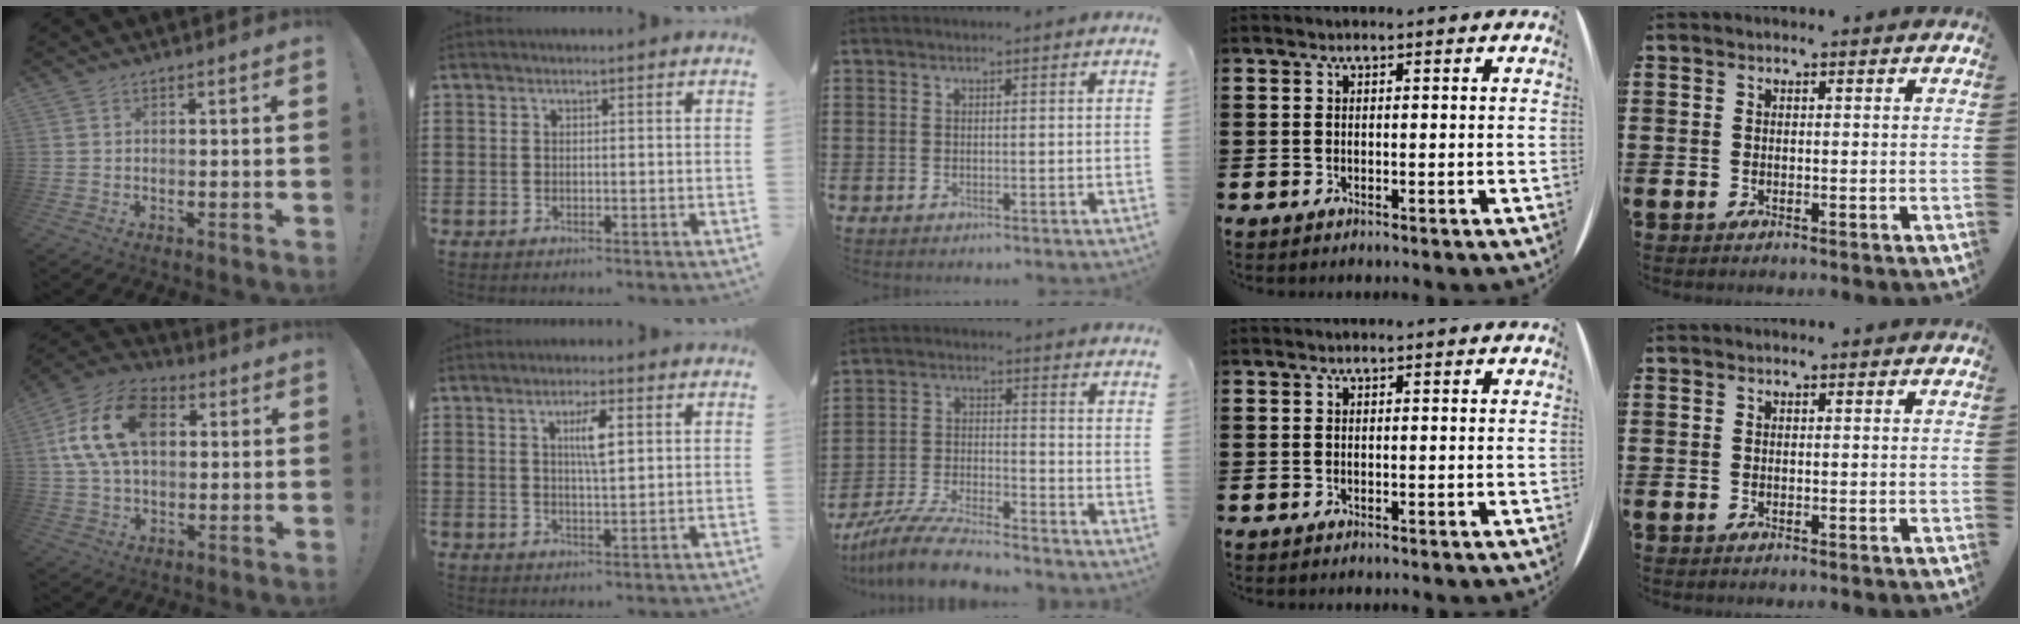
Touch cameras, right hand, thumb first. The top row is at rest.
{"thumb": {"total": 17.8, "force": [4.2, 11.6, 12.9], "torque": [-0.250, 0.004, 0.075]}, "index": {"total": 4.4, "force": [1.2, 1.0, 4.1], "torque": [-0.076, 0.006, 0.015]}, "middle": {"total": 8.6, "force": [-7.9, 0.9, 3.2], "torque": [-0.070, 0.010, -0.157]}}